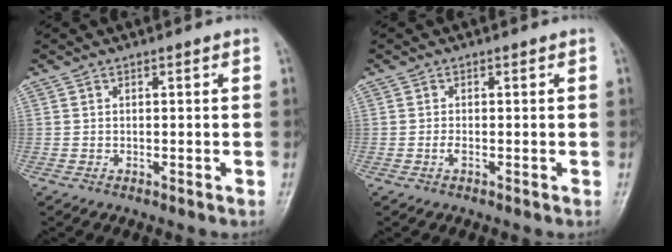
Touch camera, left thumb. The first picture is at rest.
{"total": 0.8, "force": [-0.1, 0.3, 0.8], "torque": [-0.015, 0.001, -0.001]}